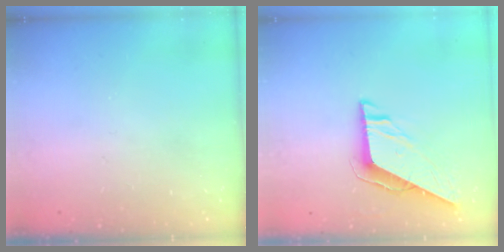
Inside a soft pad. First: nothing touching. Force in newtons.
{"total": 7.6, "press": 7.6, "slide": 0.2}